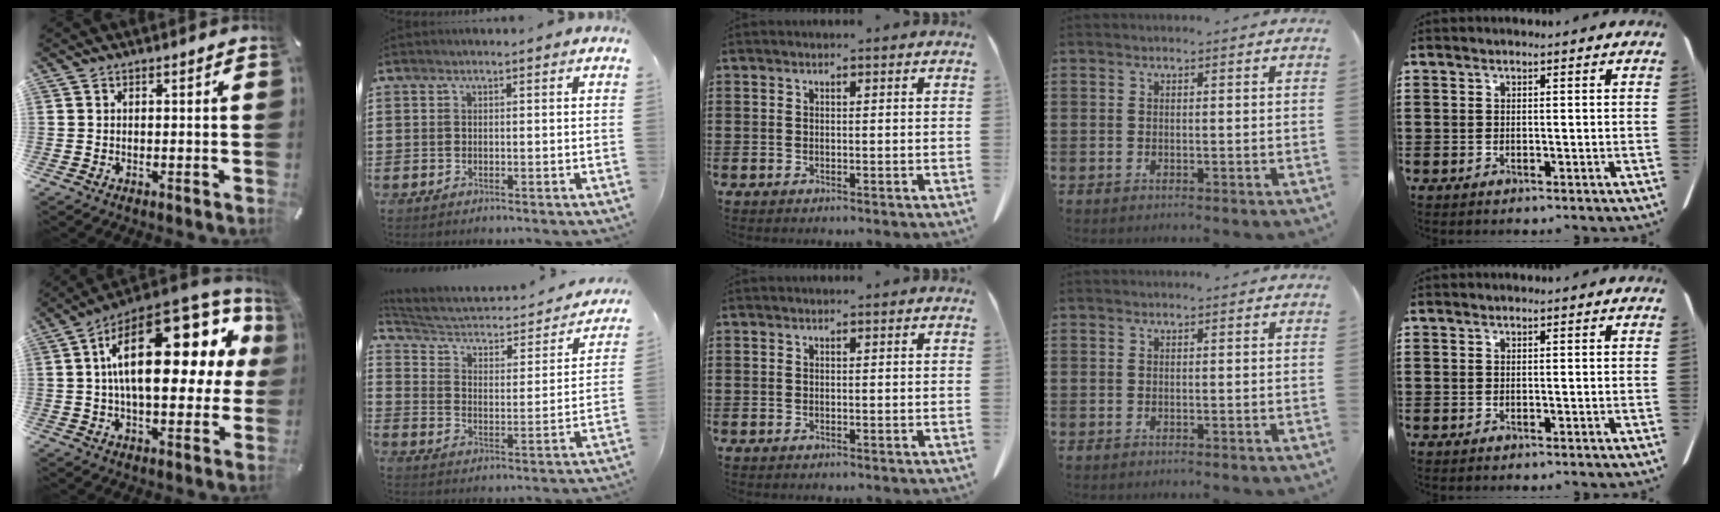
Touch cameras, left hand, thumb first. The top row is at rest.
{"thumb": {"total": 26.4, "force": [7.1, 13.2, 21.8], "torque": [-0.354, -0.043, 0.117]}, "index": {"total": 4.0, "force": [3.0, 1.8, 1.9], "torque": [-0.058, -0.026, 0.041]}}